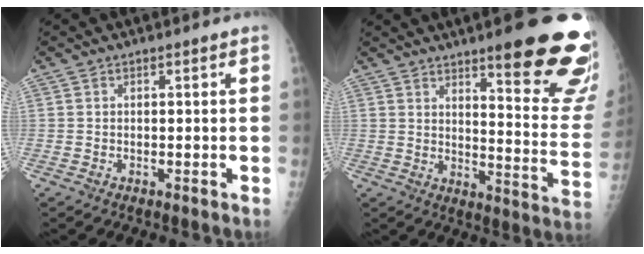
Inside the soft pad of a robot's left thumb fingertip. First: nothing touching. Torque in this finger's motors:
{"motor_torque": [3.21, 1.80, 1.62, -1.16, 0.27]}